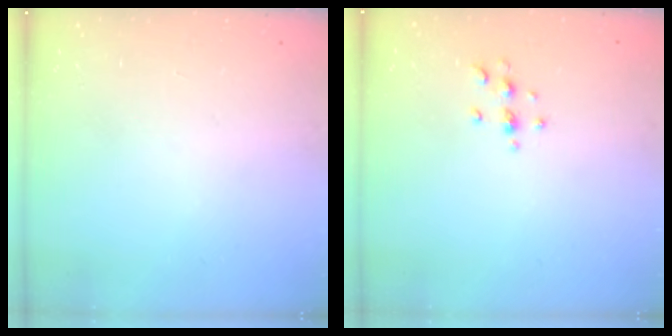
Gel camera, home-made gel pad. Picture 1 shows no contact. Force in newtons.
{"total": 3.9, "press": 3.8, "slide": 0.5}